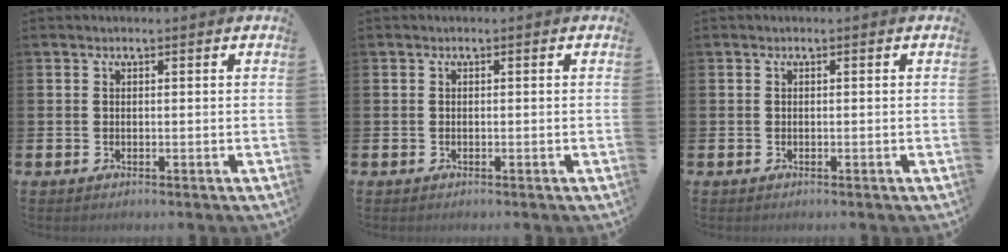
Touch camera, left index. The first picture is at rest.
{"total": 0.0}
{"total": 0.0}